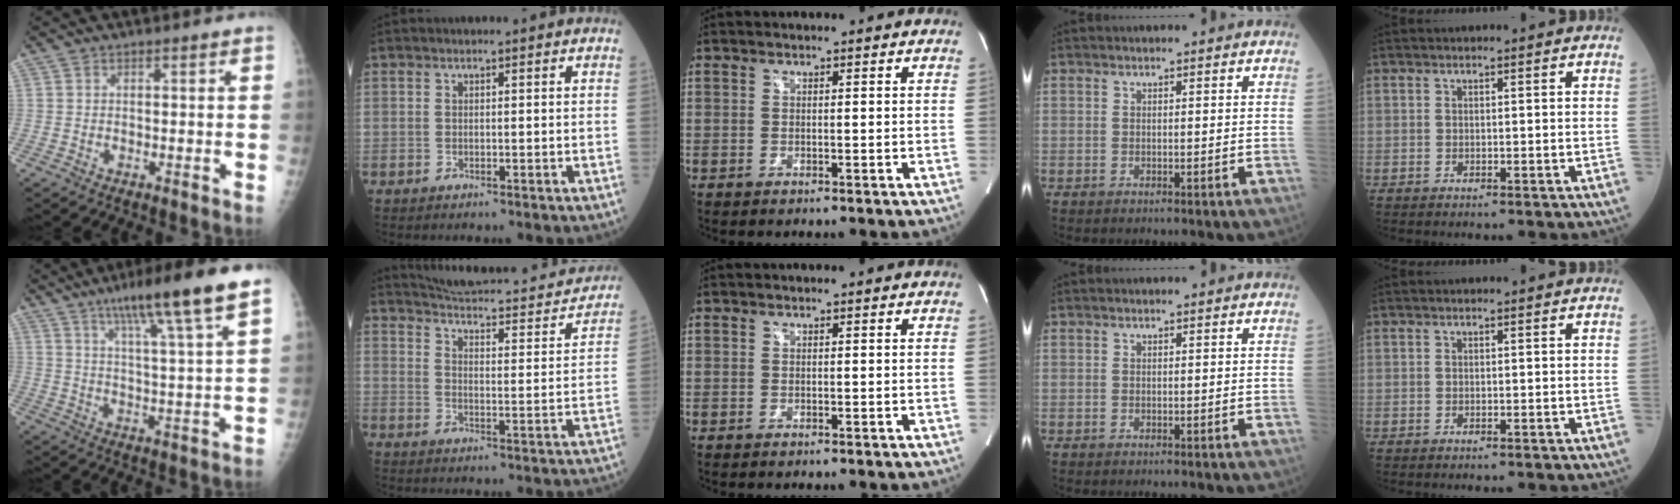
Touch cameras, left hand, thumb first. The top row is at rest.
{"thumb": {"total": 14.0, "force": [8.5, 0.5, 11.2], "torque": [-0.182, -0.028, 0.133]}, "index": {"total": 18.5, "force": [16.8, 3.7, 6.7], "torque": [-0.089, -0.015, 0.206]}}